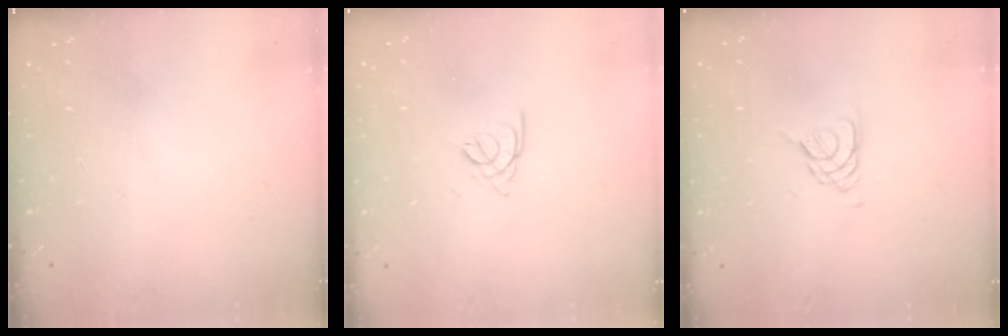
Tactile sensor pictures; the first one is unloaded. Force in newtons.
{"total": 1.8, "press": 1.7, "slide": 0.5}
{"total": 4.1, "press": 4.1, "slide": 0.6}